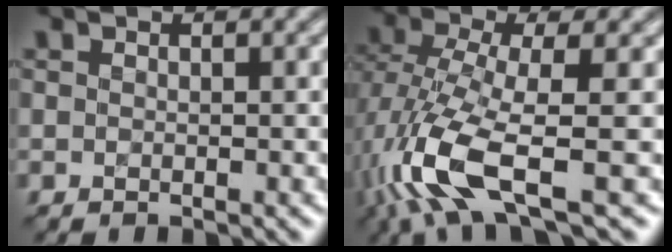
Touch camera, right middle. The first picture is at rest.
{"total": 8.5, "force": [-3.2, 2.8, 7.3], "torque": [-0.178, 0.000, -0.066]}